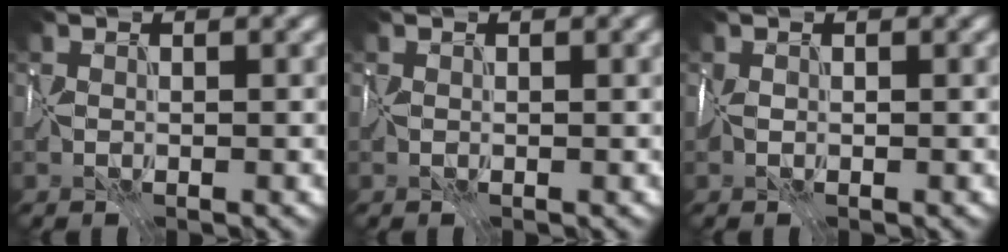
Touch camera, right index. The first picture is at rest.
{"total": 1.0, "force": [0.3, 0.3, 0.9], "torque": [-0.020, -0.001, 0.005]}
{"total": 0.0}